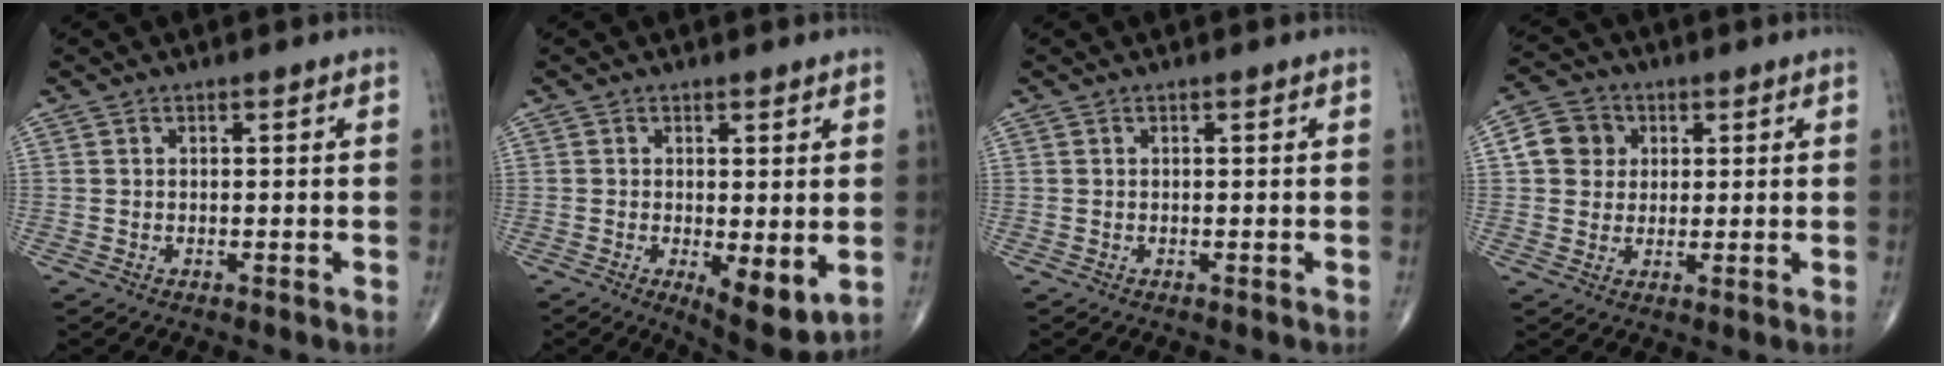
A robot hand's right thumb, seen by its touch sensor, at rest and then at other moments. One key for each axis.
{"total": 7.3, "fx": -1.2, "fy": 2.7, "fz": 6.7, "tx": -0.096, "ty": -0.023, "tz": -0.014}
{"total": 0.0}
{"total": 7.2, "fx": 1.5, "fy": 6.5, "fz": 2.6, "tx": -0.026, "ty": 0.004, "tz": 0.019}